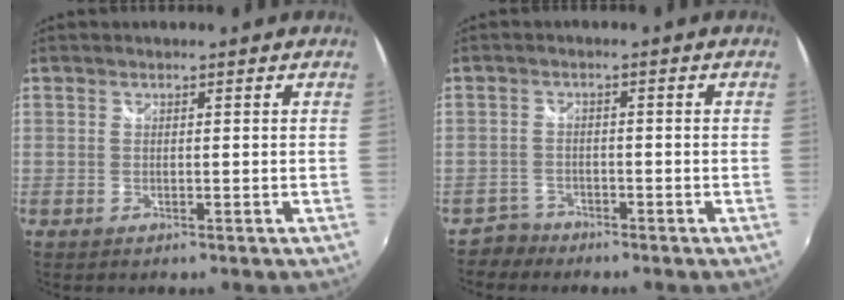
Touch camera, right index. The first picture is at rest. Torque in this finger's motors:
{"motor_torque": [-0.41, -0.19, 0.02, -0.01]}